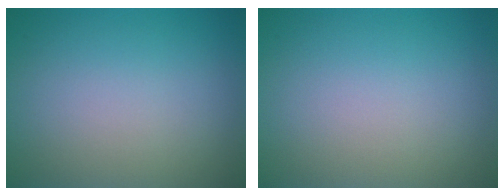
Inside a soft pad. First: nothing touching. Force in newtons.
{"total": 0.0}